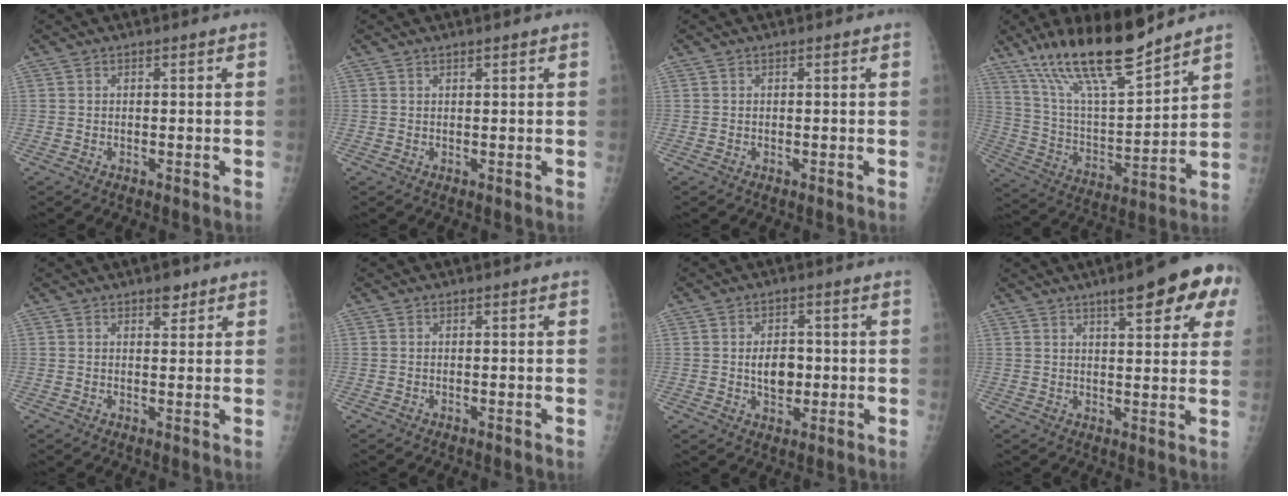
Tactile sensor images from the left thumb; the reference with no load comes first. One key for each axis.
{"total": 0.6, "fx": 0.5, "fy": 0.0, "fz": 0.3, "tx": -0.003, "ty": -0.003, "tz": 0.011}
{"total": 0.0}
{"total": 19.1, "fx": 14.7, "fy": 4.1, "fz": 11.6, "tx": -0.182, "ty": -0.071, "tz": 0.271}
{"total": 2.7, "fx": 1.8, "fy": 1.3, "fz": 1.4, "tx": -0.007, "ty": -0.010, "tz": 0.026}
{"total": 0.0}
{"total": 5.5, "fx": -0.1, "fy": 3.8, "fz": 4.0, "tx": -0.043, "ty": 0.000, "tz": 0.002}
{"total": 13.5, "fx": 7.0, "fy": 3.5, "fz": 11.0, "tx": -0.116, "ty": -0.013, "tz": 0.086}